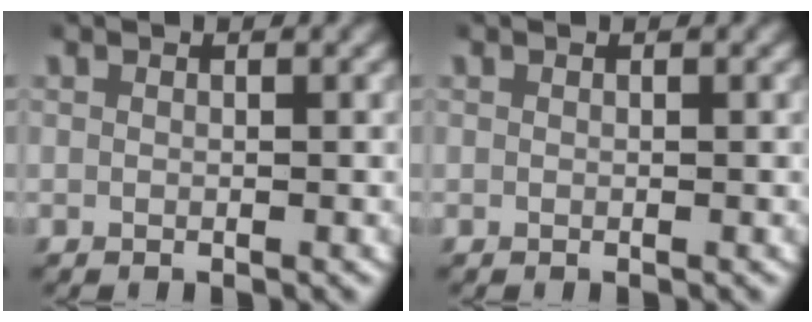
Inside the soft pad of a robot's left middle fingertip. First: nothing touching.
{"total": 0.0}